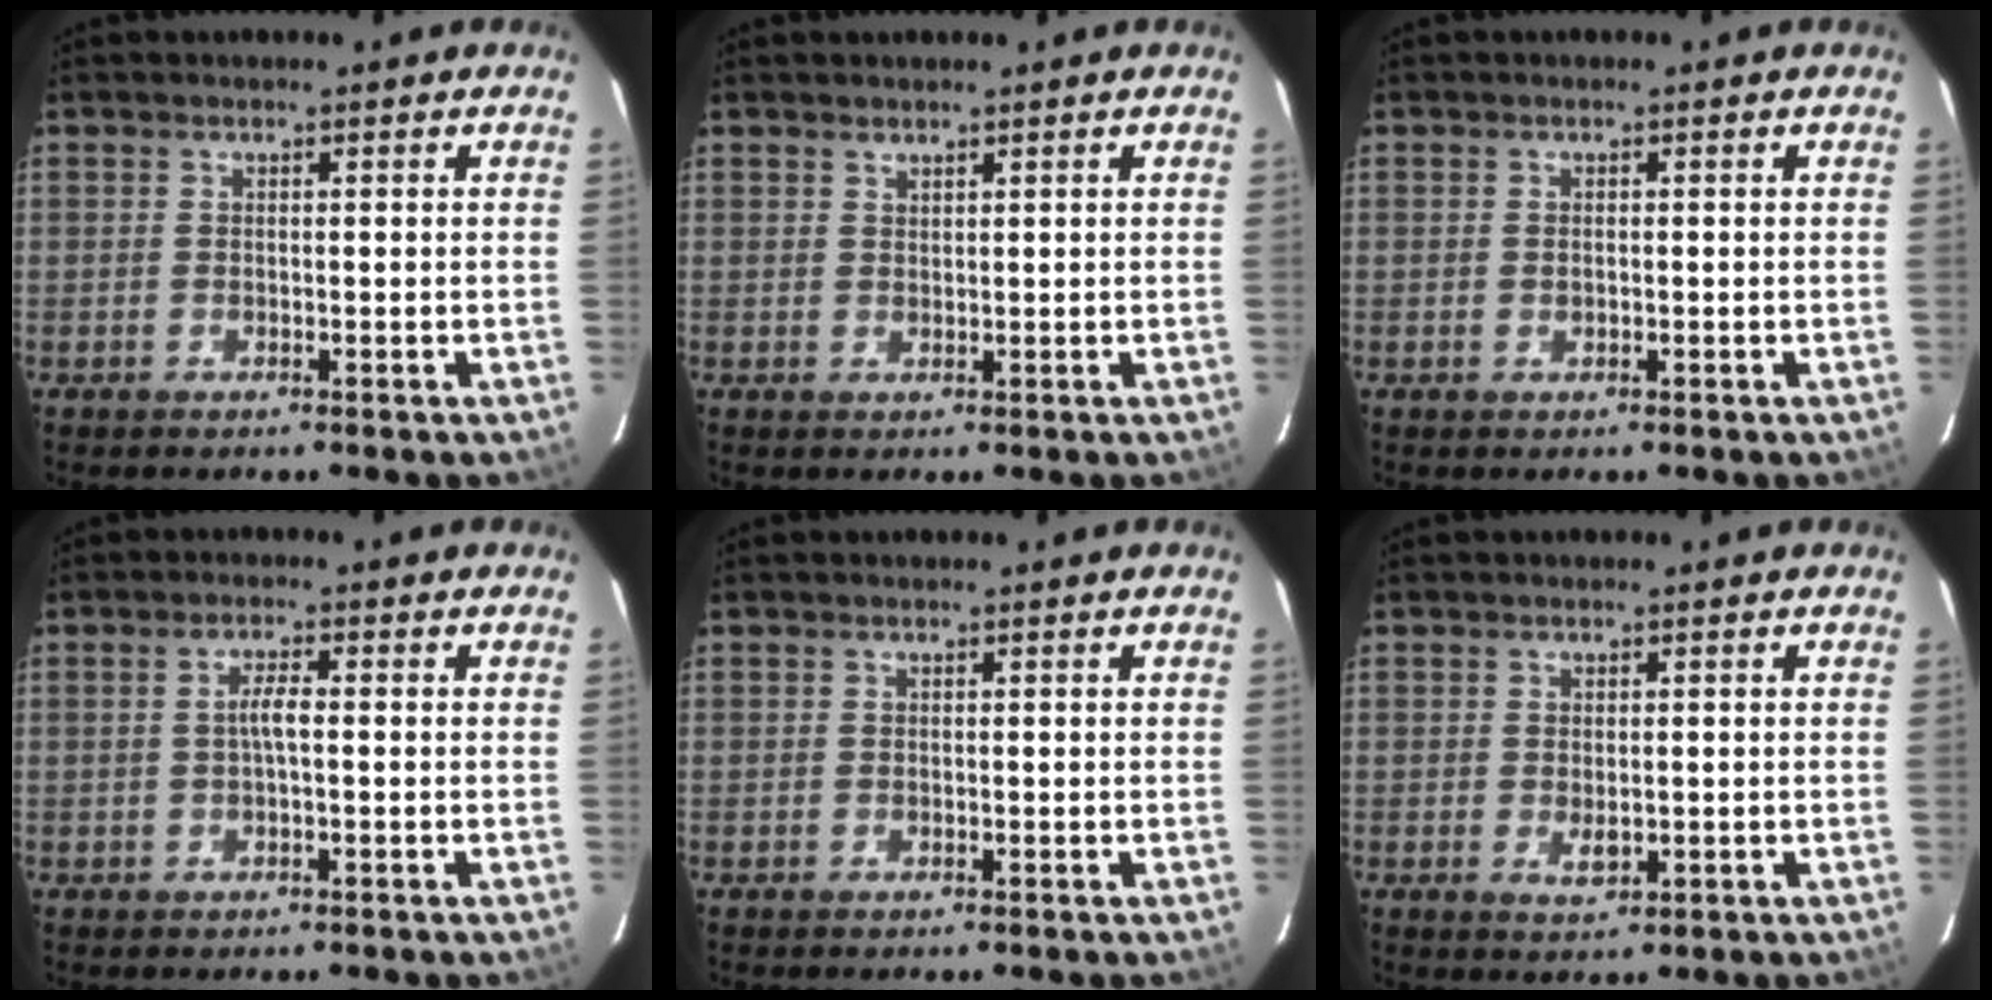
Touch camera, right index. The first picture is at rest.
{"total": 0.9, "force": [0.9, 0.2, 0.1], "torque": [-0.003, 0.001, 0.017]}
{"total": 0.7, "force": [-0.1, 0.6, 0.4], "torque": [-0.008, -0.001, 0.000]}
{"total": 2.4, "force": [-0.1, 0.3, 2.4], "torque": [-0.048, 0.005, -0.003]}
{"total": 0.0}
{"total": 2.5, "force": [-0.3, 1.5, 2.0], "torque": [-0.034, -0.004, -0.002]}